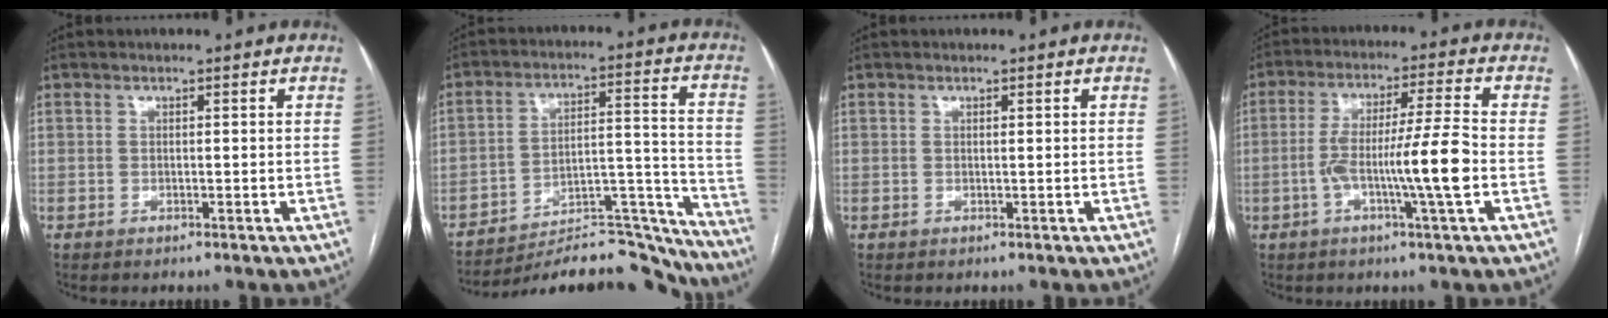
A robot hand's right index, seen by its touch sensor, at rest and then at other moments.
{"total": 21.7, "force": [-20.9, 2.9, 5.1], "torque": [-0.042, 0.041, -0.301]}
{"total": 0.0}
{"total": 10.9, "force": [-2.6, -0.6, 10.5], "torque": [-0.193, 0.004, -0.050]}